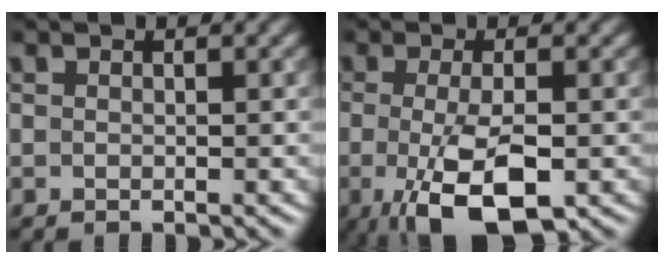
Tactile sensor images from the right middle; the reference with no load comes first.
{"total": 7.1, "force": [-2.0, 2.3, 6.4], "torque": [-0.122, -0.017, -0.031]}